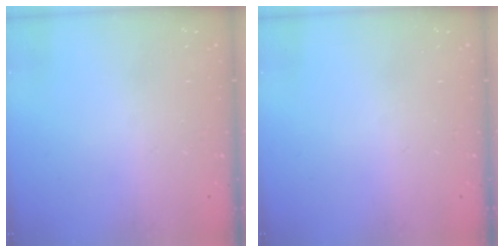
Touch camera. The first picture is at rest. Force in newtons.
{"total": 0.0}